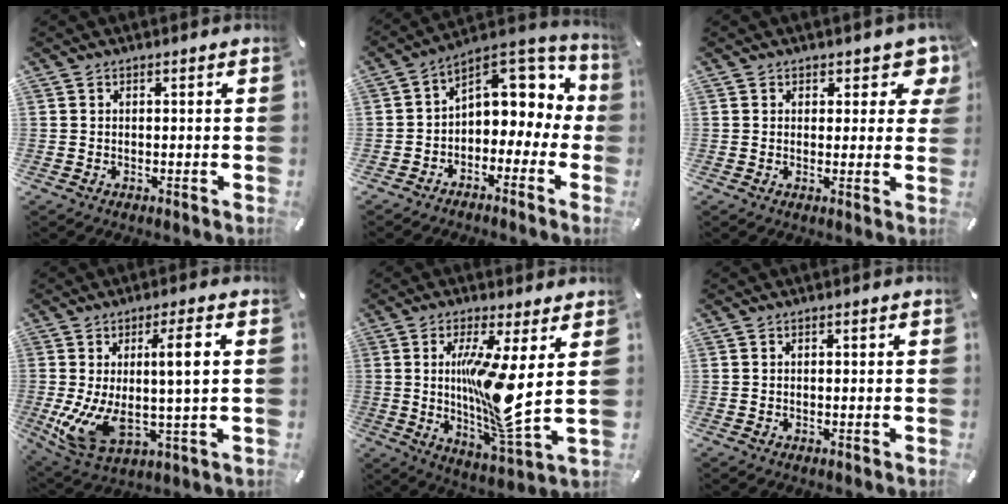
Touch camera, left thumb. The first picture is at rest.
{"total": 9.1, "force": [3.4, 6.7, 5.1], "torque": [-0.071, -0.029, 0.062]}
{"total": 5.5, "force": [3.4, 3.4, 2.6], "torque": [-0.005, -0.025, 0.052]}
{"total": 14.4, "force": [2.3, 4.0, 13.7], "torque": [-0.270, -0.014, 0.031]}
{"total": 16.0, "force": [2.1, 2.7, 15.6], "torque": [-0.286, -0.038, 0.021]}
{"total": 0.6, "force": [0.1, 0.4, 0.4], "torque": [-0.009, 0.002, 0.002]}